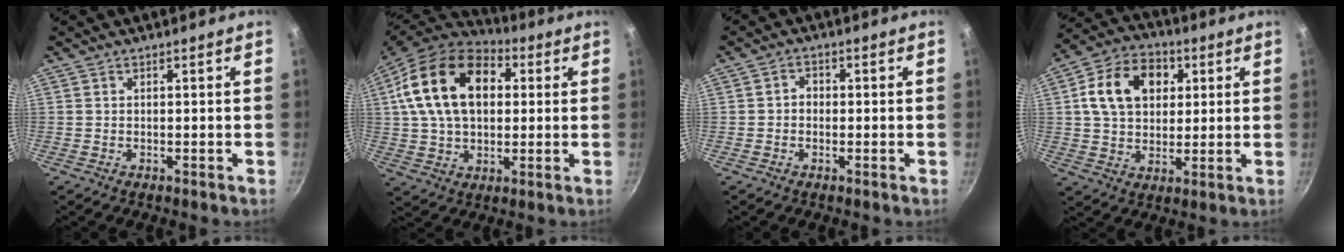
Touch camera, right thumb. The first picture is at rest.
{"total": 20.0, "force": [4.9, 13.3, 14.1], "torque": [-0.223, 0.014, 0.075]}
{"total": 2.4, "force": [-0.3, 2.0, 1.3], "torque": [-0.012, 0.010, -0.009]}
{"total": 14.4, "force": [3.8, 10.6, 8.9], "torque": [-0.128, 0.011, 0.053]}